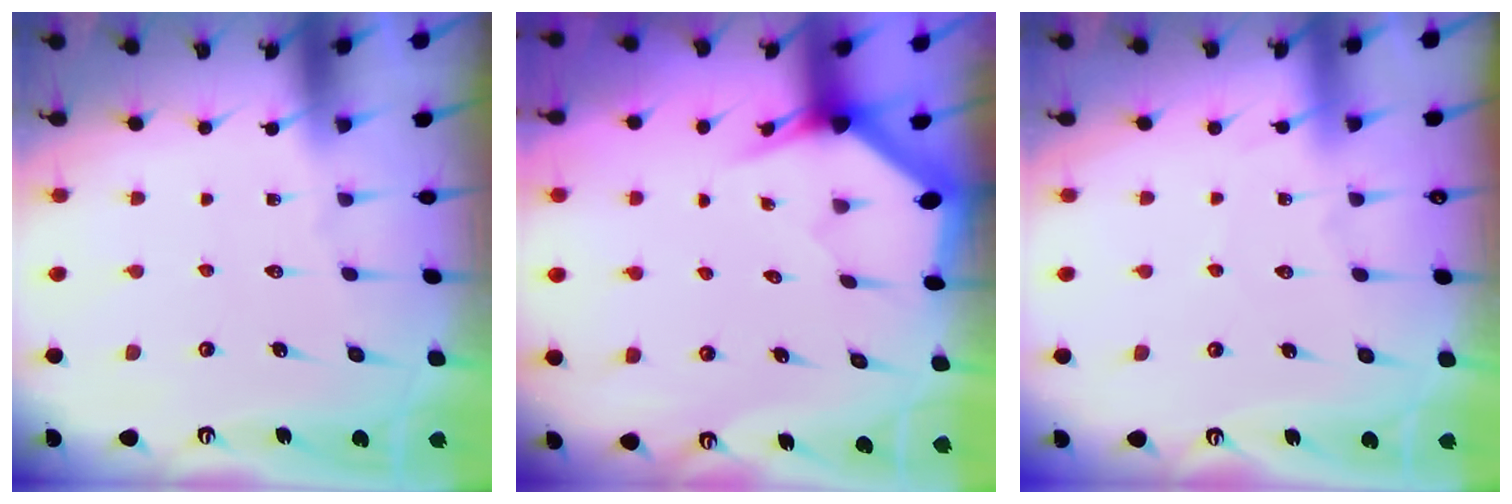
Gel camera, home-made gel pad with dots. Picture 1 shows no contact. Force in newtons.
{"total": 3.1, "press": 3.1, "slide": 0.1}
{"total": 1.9, "press": 1.9, "slide": 0.2}